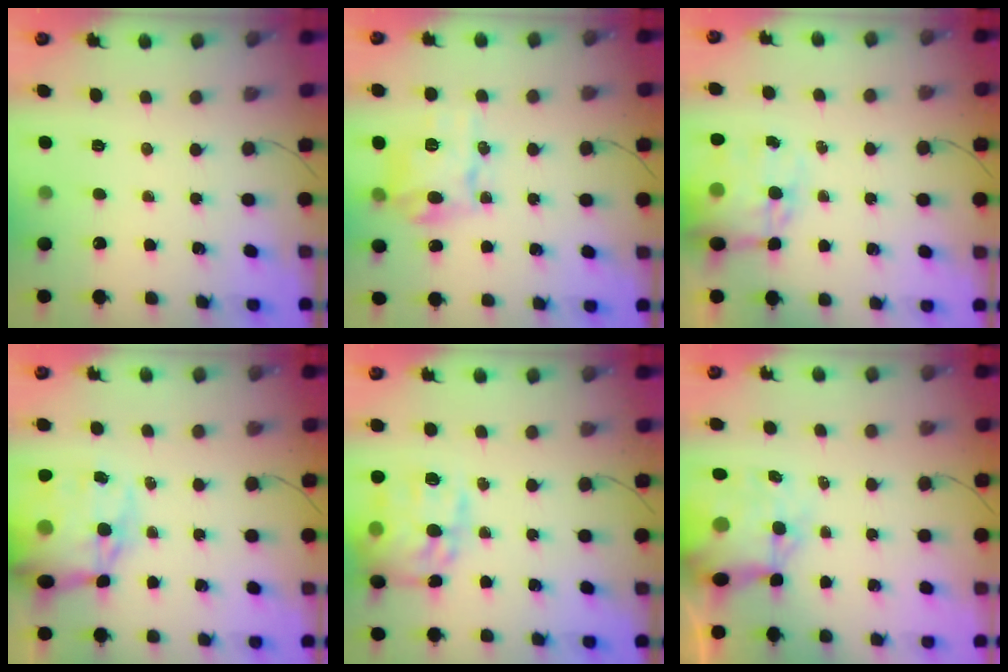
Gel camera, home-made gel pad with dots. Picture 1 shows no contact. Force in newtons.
{"total": 11.7, "press": 11.6, "slide": 1.6}
{"total": 14.3, "press": 13.8, "slide": 3.5}
{"total": 20.0, "press": 19.6, "slide": 4.3}
{"total": 19.3, "press": 19.2, "slide": 1.8}
{"total": 10.8, "press": 10.4, "slide": 2.9}